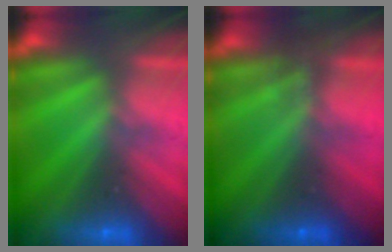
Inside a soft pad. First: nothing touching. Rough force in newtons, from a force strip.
{"total": 1.1}